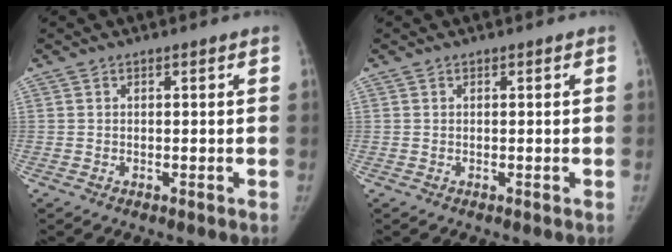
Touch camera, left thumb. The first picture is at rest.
{"total": 0.0}